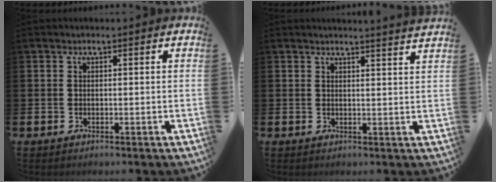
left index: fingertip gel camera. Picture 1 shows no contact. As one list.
[{"total": 2.5, "force": [2.5, -0.5, -0.2], "torque": [0.013, -0.021, 0.042]}]